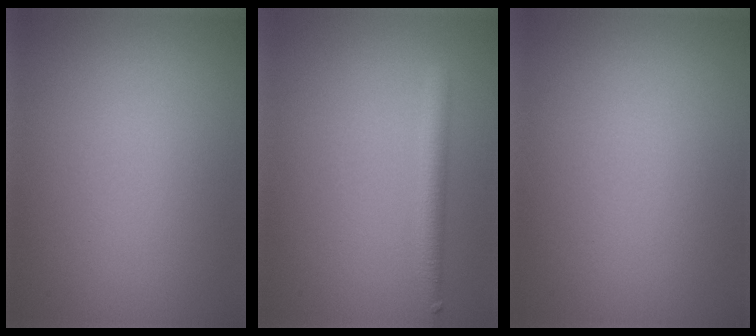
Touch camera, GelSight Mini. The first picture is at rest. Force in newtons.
{"total": 2.3, "press": 2.3, "slide": 0.1}
{"total": 0.0}